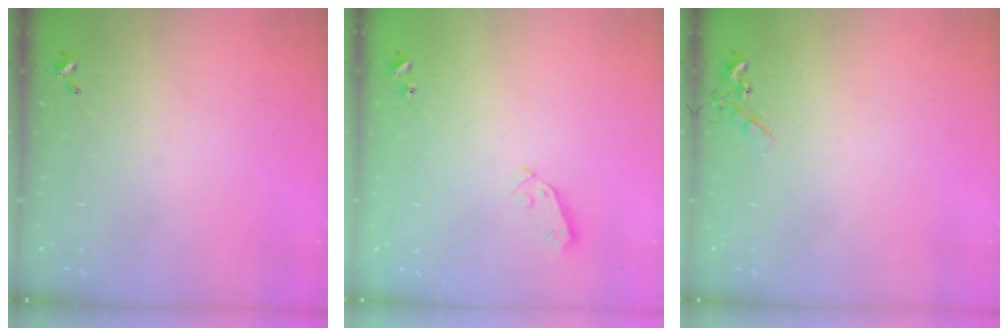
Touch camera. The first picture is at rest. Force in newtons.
{"total": 3.6, "press": 3.4, "slide": 0.9}
{"total": 5.8, "press": 5.7, "slide": 0.6}